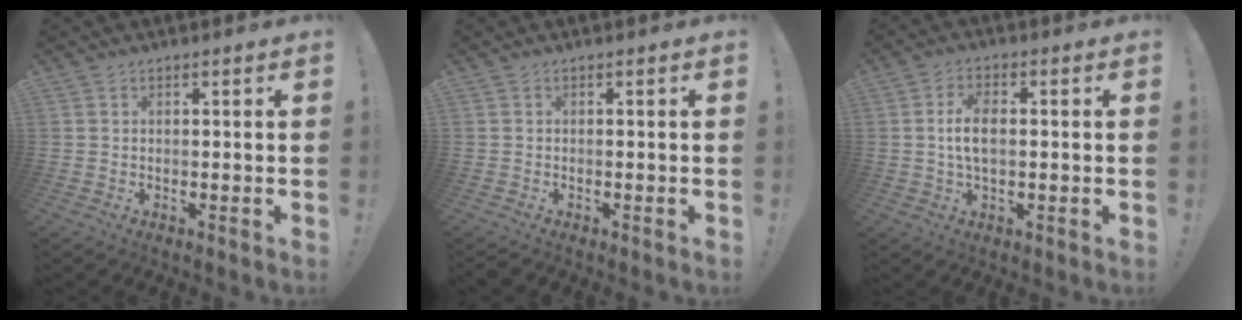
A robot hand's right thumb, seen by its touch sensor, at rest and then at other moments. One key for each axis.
{"total": 0.7, "fx": -0.7, "fy": 0.0, "fz": 0.0, "tx": -0.003, "ty": 0.000, "tz": -0.012}
{"total": 6.7, "fx": 0.0, "fy": 3.4, "fz": 5.8, "tx": -0.107, "ty": 0.003, "tz": -0.002}